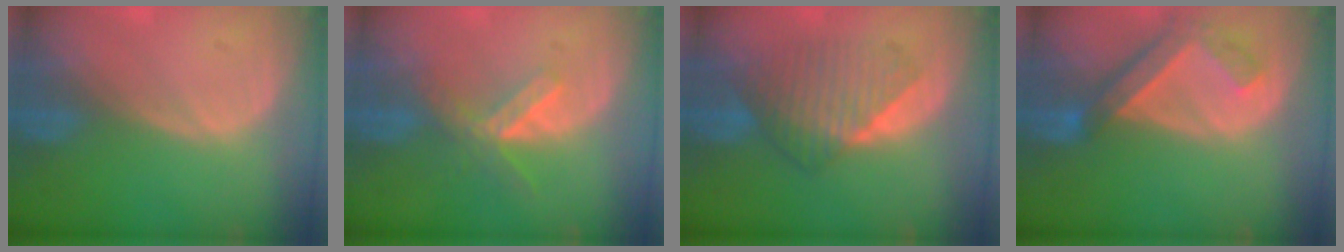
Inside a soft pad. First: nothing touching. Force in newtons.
{"total": 5.2, "press": 5.0, "slide": 1.7}
{"total": 7.1, "press": 7.1, "slide": 0.2}
{"total": 6.6, "press": 5.9, "slide": 3.0}